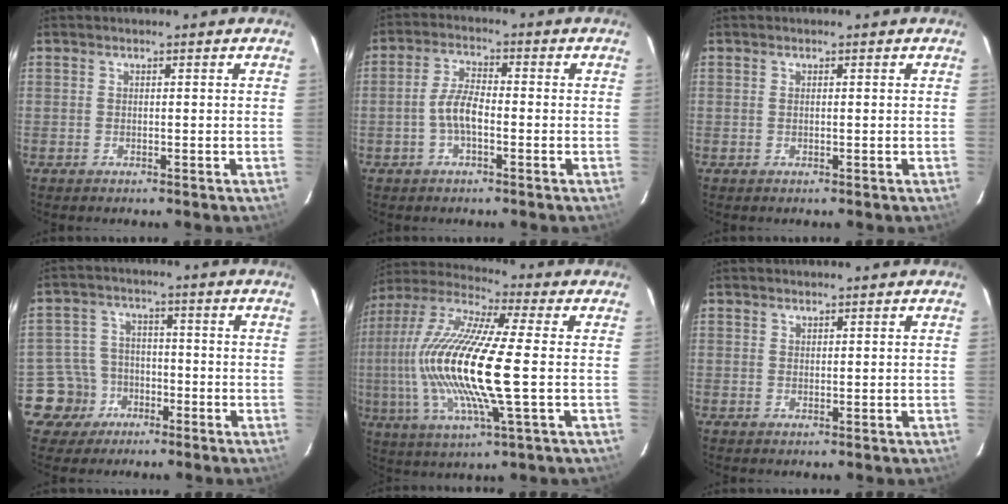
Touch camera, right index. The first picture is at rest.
{"total": 4.8, "force": [-1.5, 1.8, 4.2], "torque": [-0.091, 0.011, -0.030]}
{"total": 0.0}
{"total": 7.5, "force": [-3.8, 6.5, 0.2], "torque": [-0.032, 0.026, -0.061]}
{"total": 21.2, "force": [-0.9, 3.0, 21.0], "torque": [-0.407, -0.007, -0.029]}
{"total": 0.7, "force": [0.6, 0.3, 0.0], "torque": [0.000, 0.001, 0.011]}